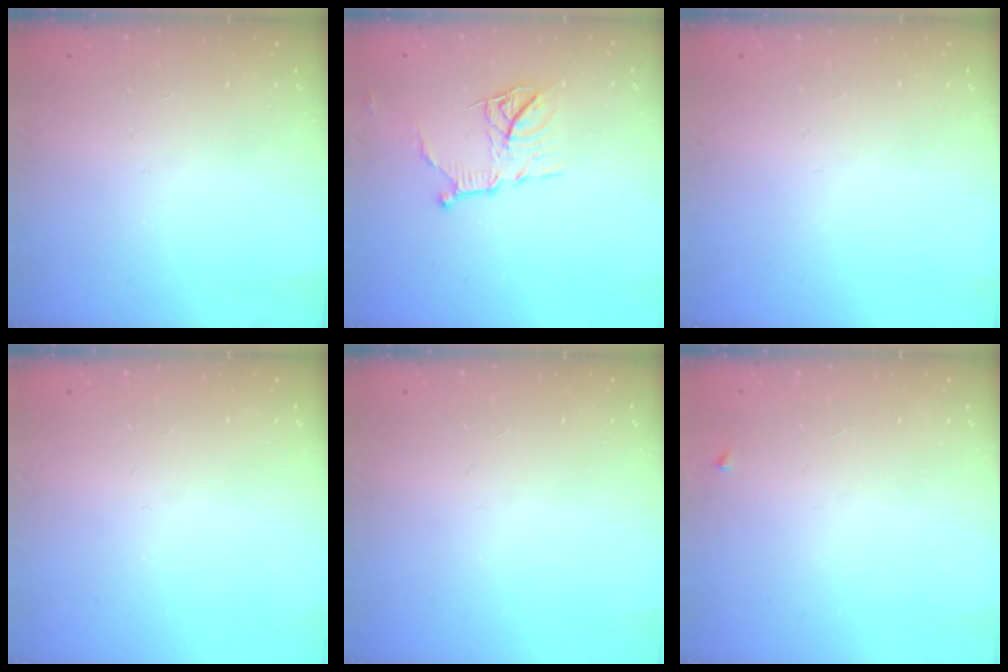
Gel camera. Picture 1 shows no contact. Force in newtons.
{"total": 10.8, "press": 10.8, "slide": 0.4}
{"total": 0.0}
{"total": 0.0}
{"total": 0.0}
{"total": 2.3, "press": 2.3, "slide": 0.3}